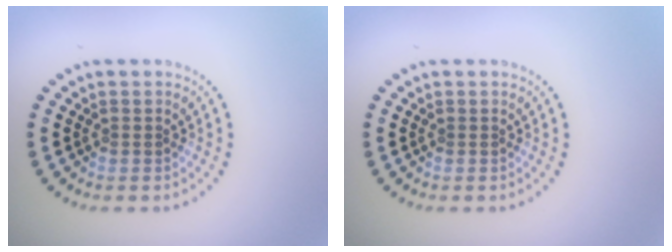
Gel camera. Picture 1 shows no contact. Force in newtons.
{"total": 0.0}